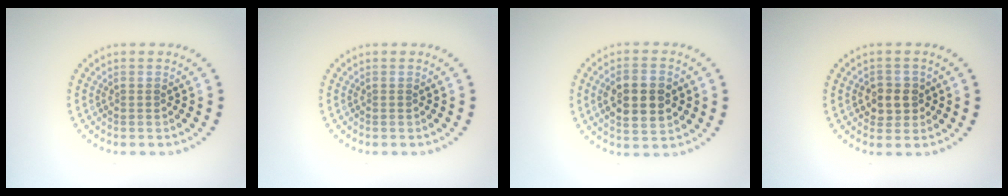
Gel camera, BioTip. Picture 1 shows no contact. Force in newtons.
{"total": 0.0}
{"total": 5.6, "press": 5.5, "slide": 0.4}
{"total": 2.5, "press": 2.4, "slide": 0.8}